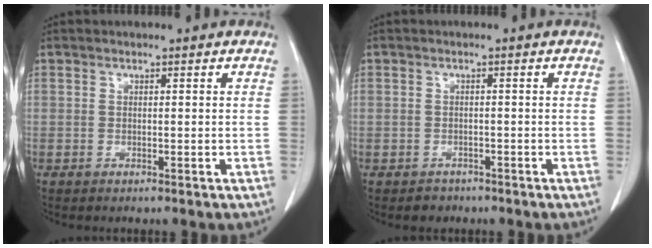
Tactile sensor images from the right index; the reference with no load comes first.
{"total": 2.0, "force": [-1.3, 1.6, -0.2], "torque": [-0.002, 0.007, -0.021]}